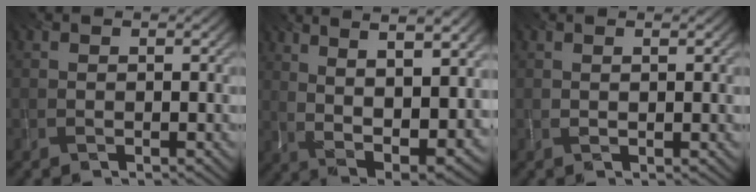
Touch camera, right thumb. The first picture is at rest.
{"total": 13.9, "force": [4.8, 5.3, 12.0], "torque": [-0.206, 0.016, 0.087]}
{"total": 0.7, "force": [0.5, 0.0, 0.5], "torque": [-0.009, -0.002, 0.014]}